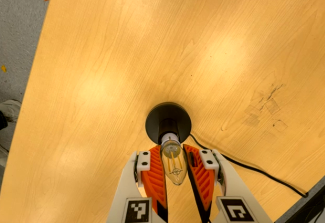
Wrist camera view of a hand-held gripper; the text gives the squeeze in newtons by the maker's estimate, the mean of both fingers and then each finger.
{"total": 14.6, "left": 14.9, "right": 14.3}